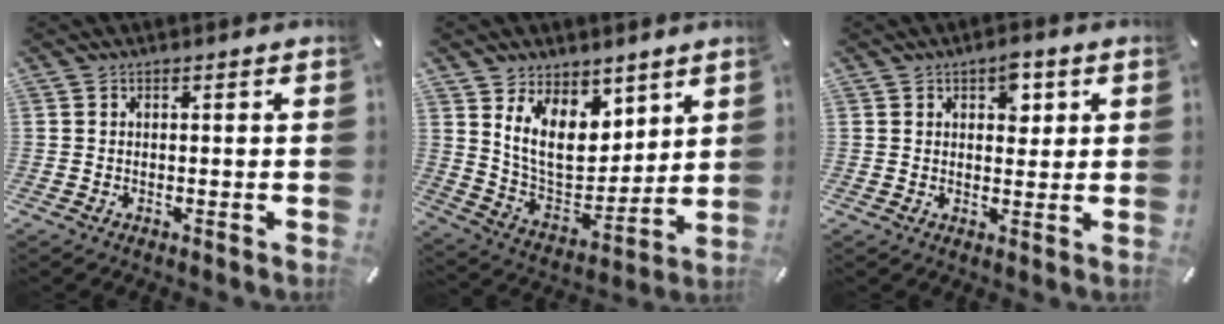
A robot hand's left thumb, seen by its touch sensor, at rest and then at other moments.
{"total": 12.8, "force": [7.2, 8.5, 6.2], "torque": [-0.132, -0.052, 0.140]}
{"total": 4.7, "force": [2.0, 2.9, 3.1], "torque": [-0.027, -0.008, 0.026]}